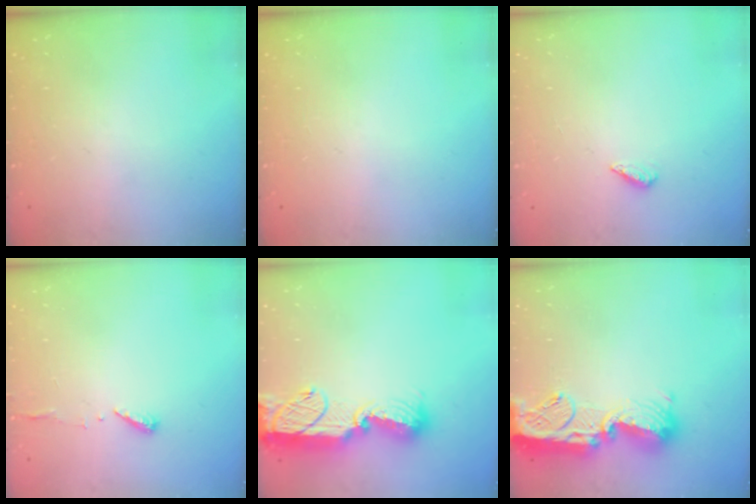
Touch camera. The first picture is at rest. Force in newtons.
{"total": 0.0}
{"total": 2.3, "press": 2.2, "slide": 0.8}
{"total": 6.3, "press": 6.3, "slide": 0.5}
{"total": 16.5, "press": 16.4, "slide": 1.6}
{"total": 16.6, "press": 16.6, "slide": 1.4}